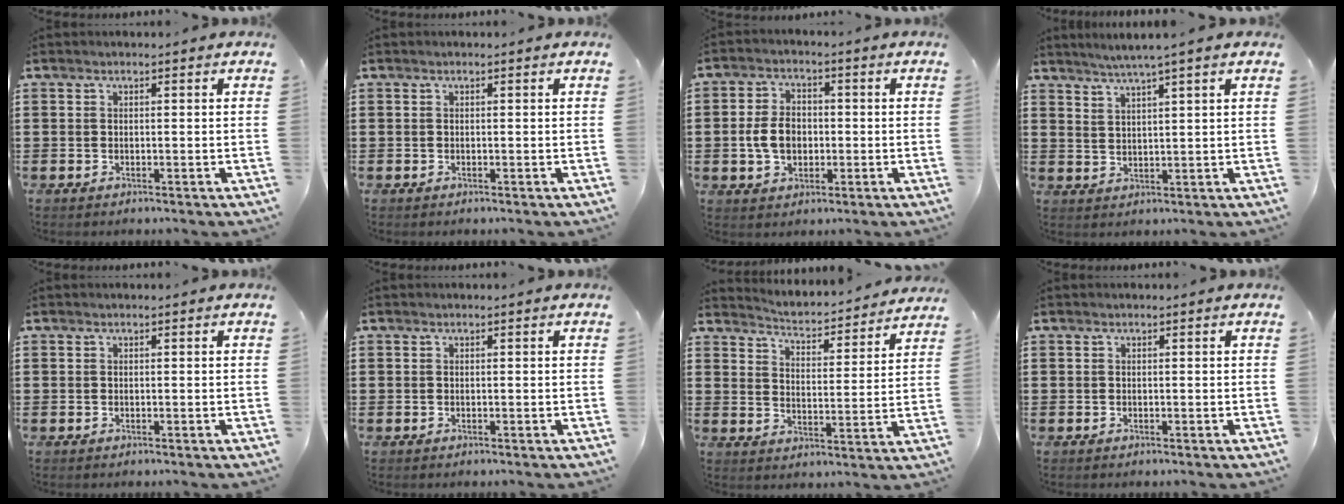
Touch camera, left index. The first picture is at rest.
{"total": 0.0}
{"total": 5.7, "force": [-0.7, 4.0, 4.1], "torque": [-0.095, 0.005, -0.017]}
{"total": 2.7, "force": [2.3, -0.6, 1.3], "torque": [-0.031, -0.011, 0.039]}
{"total": 0.0}
{"total": 0.0}
{"total": 3.2, "force": [3.2, -0.2, -0.2], "torque": [-0.020, -0.038, 0.047]}
{"total": 0.0}